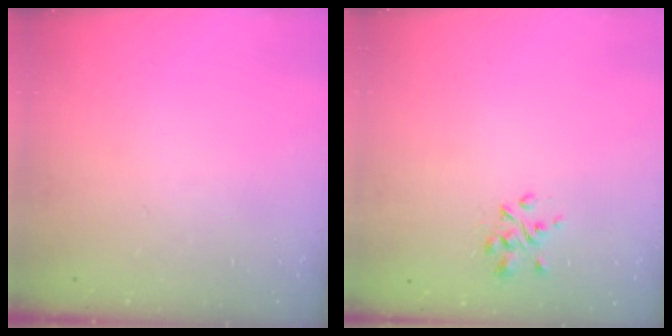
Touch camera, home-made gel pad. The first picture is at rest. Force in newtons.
{"total": 2.7, "press": 2.5, "slide": 1.0}